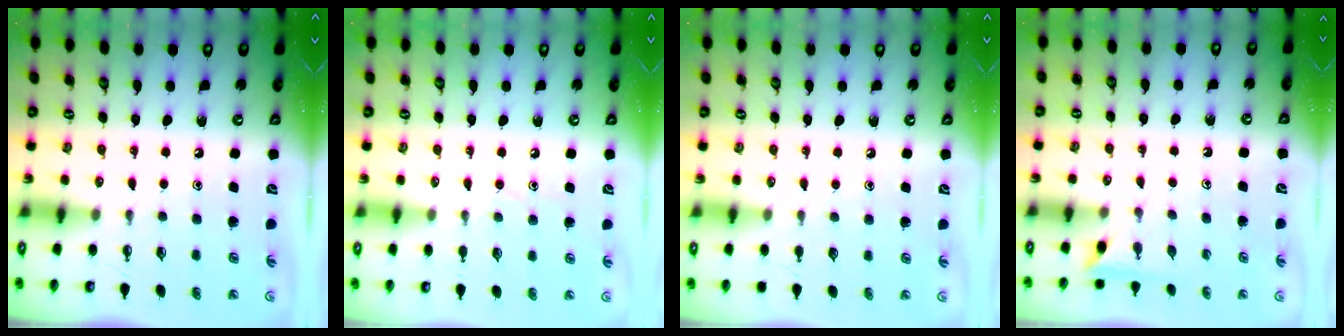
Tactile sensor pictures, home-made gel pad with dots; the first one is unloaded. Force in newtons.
{"total": 5.9, "press": 5.8, "slide": 0.7}
{"total": 2.6, "press": 2.5, "slide": 0.3}
{"total": 2.3, "press": 2.3, "slide": 0.2}